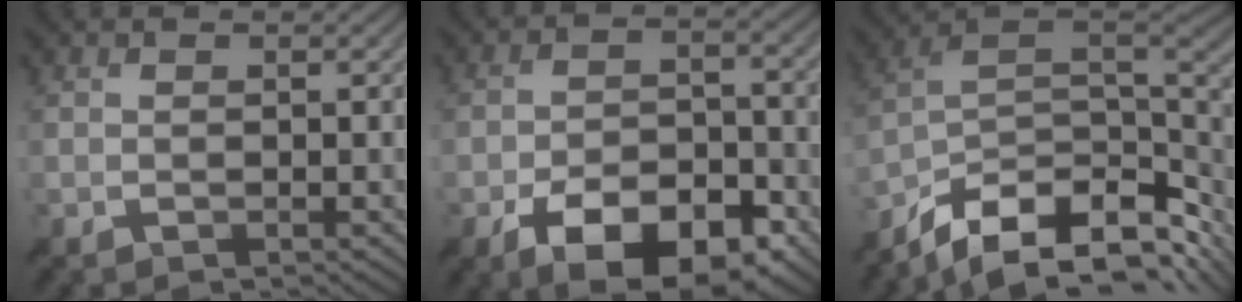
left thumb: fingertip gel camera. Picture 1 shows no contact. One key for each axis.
{"total": 12.0, "fx": -6.9, "fy": 5.6, "fz": 8.1, "tx": -0.138, "ty": 0.000, "tz": -0.122}
{"total": 14.8, "fx": -8.7, "fy": 6.9, "fz": 9.9, "tx": -0.219, "ty": -0.024, "tz": -0.134}